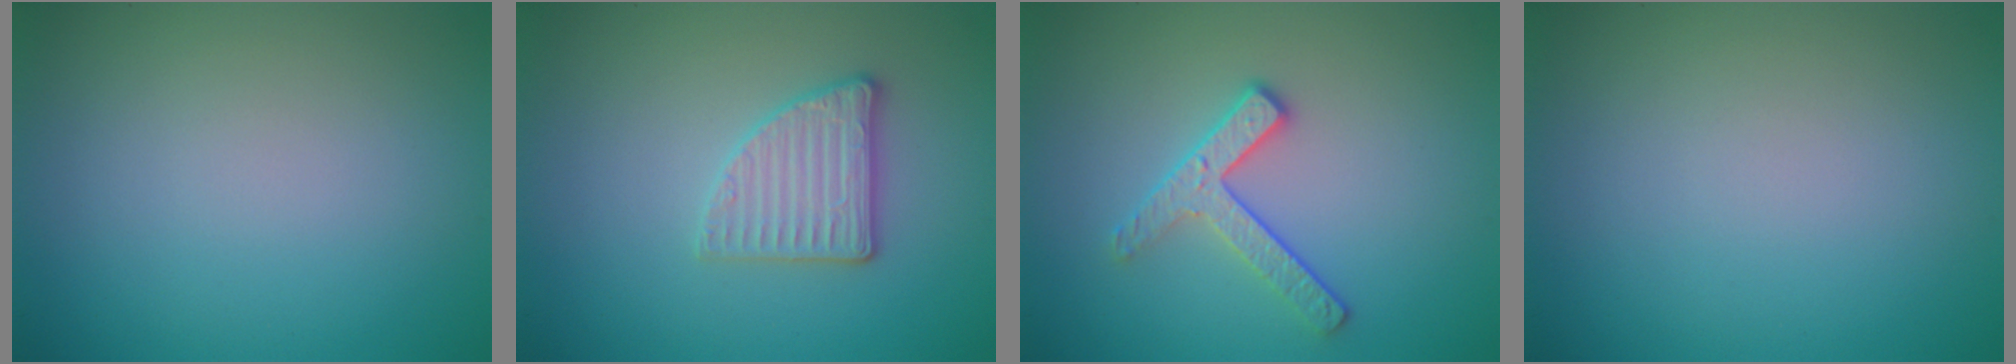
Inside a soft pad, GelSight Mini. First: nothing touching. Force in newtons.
{"total": 2.8, "press": 2.7, "slide": 0.8}
{"total": 2.8, "press": 2.5, "slide": 1.3}
{"total": 0.0}